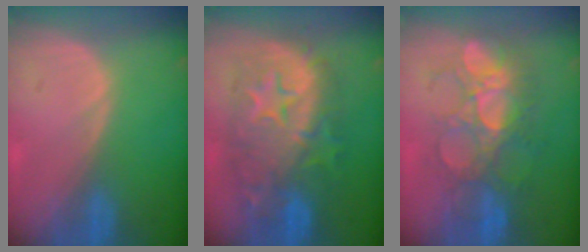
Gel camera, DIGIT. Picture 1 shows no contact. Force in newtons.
{"total": 11.9, "press": 11.9, "slide": 1.0}
{"total": 8.9, "press": 8.8, "slide": 1.7}